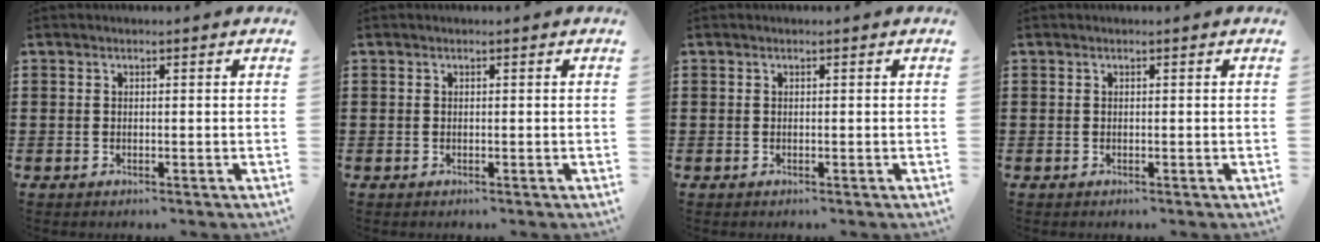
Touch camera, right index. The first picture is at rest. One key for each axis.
{"total": 0.0}
{"total": 0.0}
{"total": 0.0}